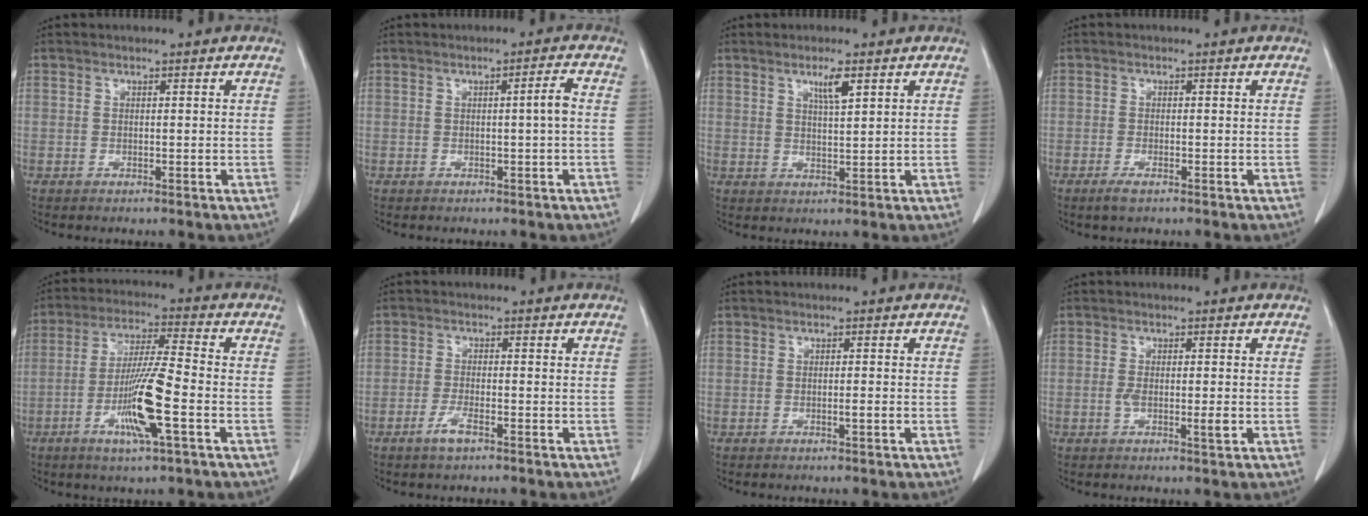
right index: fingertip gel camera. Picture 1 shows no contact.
{"total": 2.1, "force": [-0.2, -0.4, 2.1], "torque": [-0.030, 0.001, -0.002]}
{"total": 3.4, "force": [1.9, 0.2, 2.8], "torque": [-0.050, -0.003, 0.035]}
{"total": 1.8, "force": [-1.2, 0.4, 1.2], "torque": [-0.027, -0.003, -0.022]}
{"total": 11.3, "force": [-3.7, 0.2, 10.6], "torque": [-0.206, -0.011, -0.072]}
{"total": 2.8, "force": [-1.9, 0.5, 2.1], "torque": [-0.045, -0.002, -0.037]}
{"total": 1.1, "force": [-0.4, -0.1, 1.0], "torque": [-0.017, -0.001, -0.005]}
{"total": 3.0, "force": [-0.7, 0.5, 2.9], "torque": [-0.053, -0.004, -0.010]}